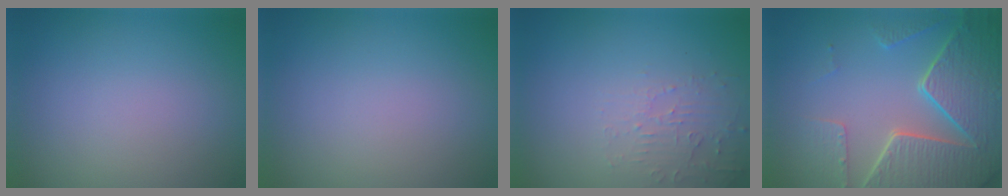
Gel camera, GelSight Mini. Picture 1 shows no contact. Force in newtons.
{"total": 0.0}
{"total": 2.4, "press": 2.3, "slide": 0.6}
{"total": 8.3, "press": 5.9, "slide": 5.8}